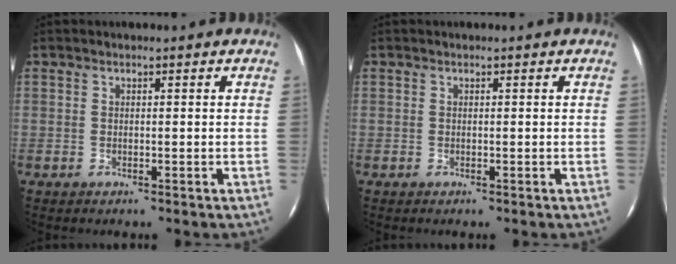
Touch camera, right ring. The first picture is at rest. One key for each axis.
{"total": 0.0}